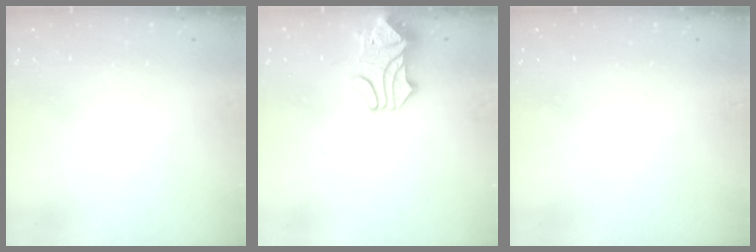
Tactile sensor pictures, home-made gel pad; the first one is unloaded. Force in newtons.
{"total": 2.4, "press": 2.1, "slide": 1.1}
{"total": 0.0}